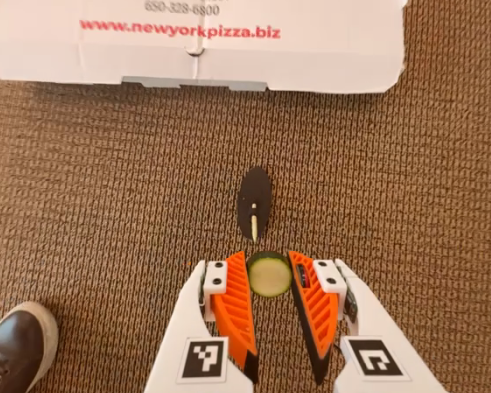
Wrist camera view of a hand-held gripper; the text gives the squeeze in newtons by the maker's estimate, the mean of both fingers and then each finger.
{"total": 7.3, "left": 7.0, "right": 7.5}